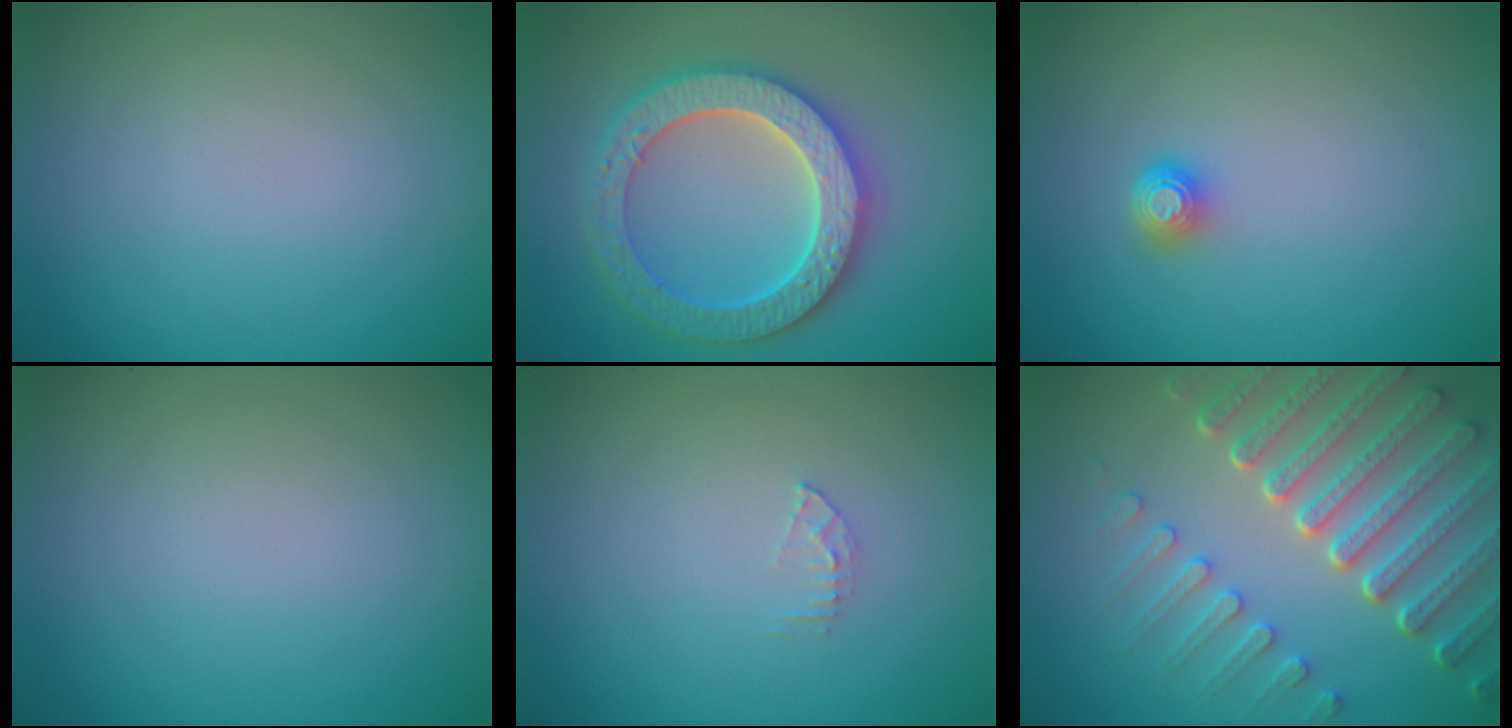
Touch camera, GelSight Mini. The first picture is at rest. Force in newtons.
{"total": 6.4, "press": 6.2, "slide": 1.3}
{"total": 1.5, "press": 1.2, "slide": 0.9}
{"total": 0.0}
{"total": 0.9, "press": 0.9, "slide": 0.1}
{"total": 7.8, "press": 5.9, "slide": 5.1}